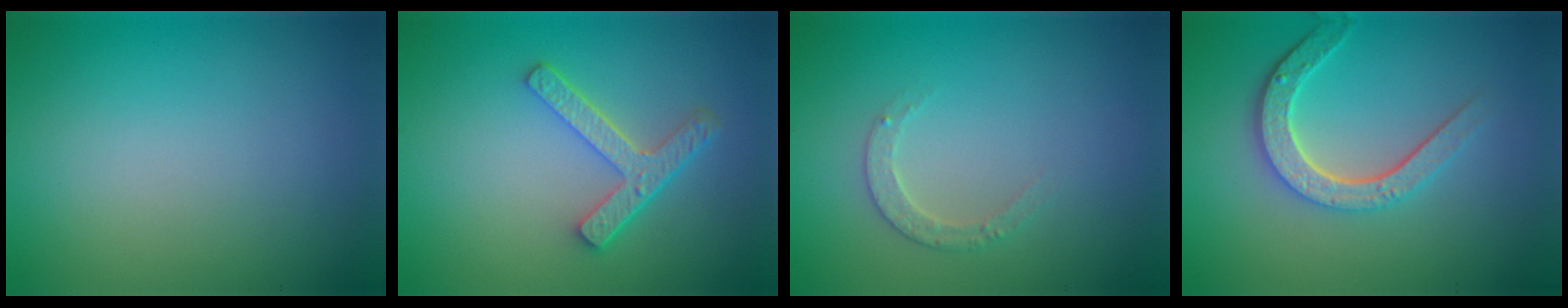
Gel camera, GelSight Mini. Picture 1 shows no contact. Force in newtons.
{"total": 3.9, "press": 3.0, "slide": 2.5}
{"total": 1.8, "press": 1.8, "slide": 0.4}
{"total": 4.4, "press": 3.4, "slide": 2.9}